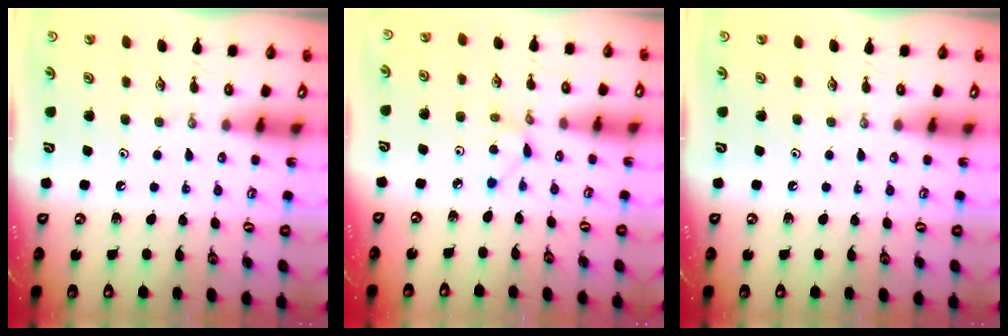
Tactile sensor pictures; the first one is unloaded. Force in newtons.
{"total": 1.6, "press": 1.6, "slide": 0.2}
{"total": 0.0}